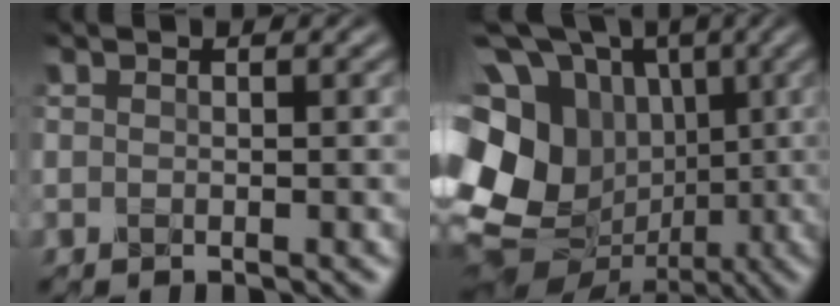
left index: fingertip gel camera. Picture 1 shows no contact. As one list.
[{"total": 20.3, "force": [-0.4, 17.7, 9.8], "torque": [-0.251, 0.025, -0.040]}]